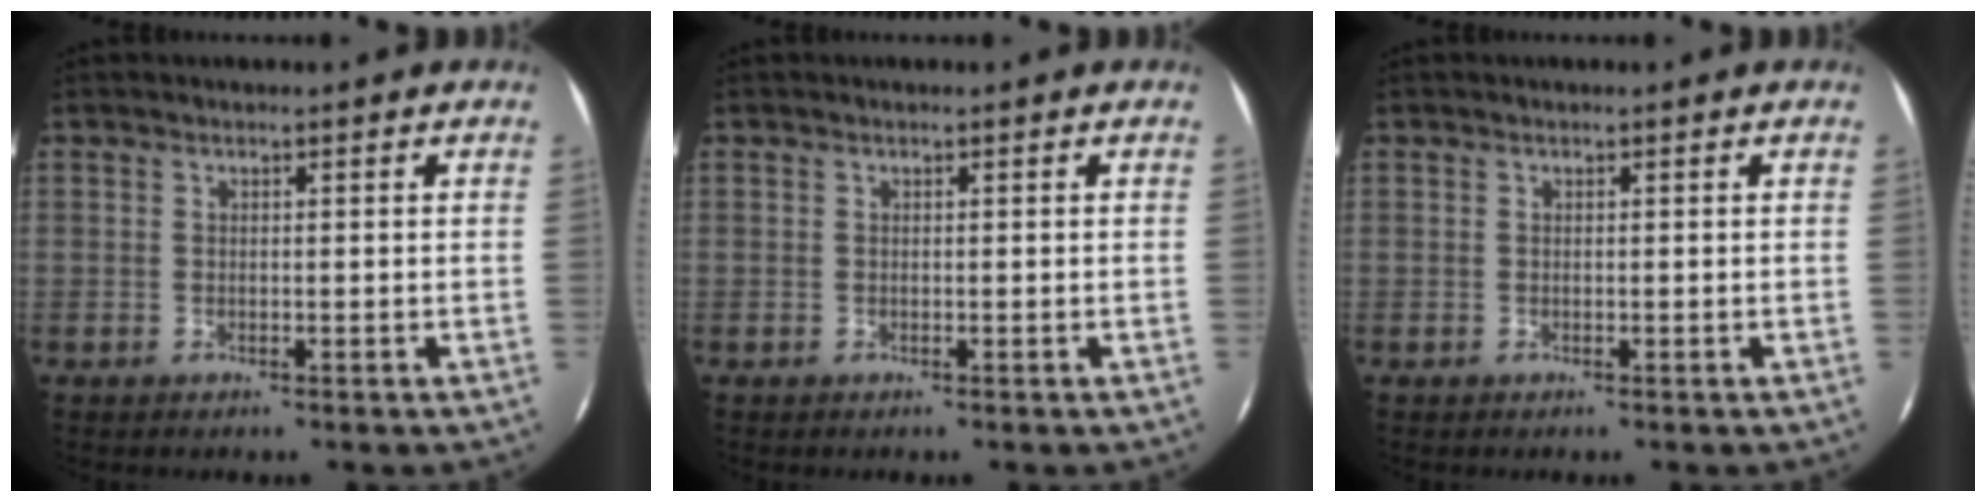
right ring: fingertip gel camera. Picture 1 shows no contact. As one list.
[{"total": 0.0}, {"total": 0.0}]